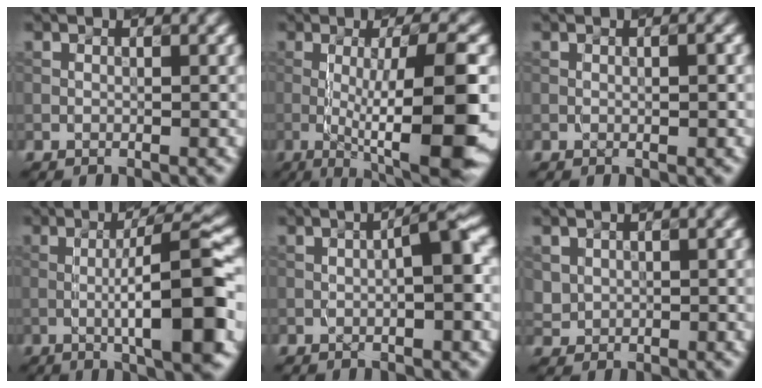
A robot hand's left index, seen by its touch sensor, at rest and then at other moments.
{"total": 11.7, "force": [-2.1, 2.3, 11.3], "torque": [-0.155, 0.000, -0.030]}
{"total": 1.1, "force": [0.0, 0.2, 1.0], "torque": [-0.013, 0.000, 0.000]}
{"total": 10.1, "force": [-1.0, 1.8, 9.9], "torque": [-0.129, 0.011, -0.018]}
{"total": 4.0, "force": [0.1, 0.7, 4.0], "torque": [-0.059, 0.012, 0.001]}
{"total": 1.3, "force": [0.5, 1.3, 0.2], "torque": [-0.003, -0.004, 0.016]}